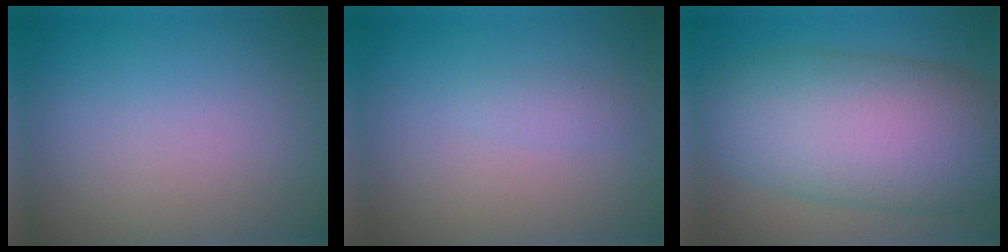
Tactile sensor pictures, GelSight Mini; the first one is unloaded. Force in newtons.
{"total": 1.0, "press": 1.0, "slide": 0.1}
{"total": 12.2, "press": 12.2, "slide": 0.5}